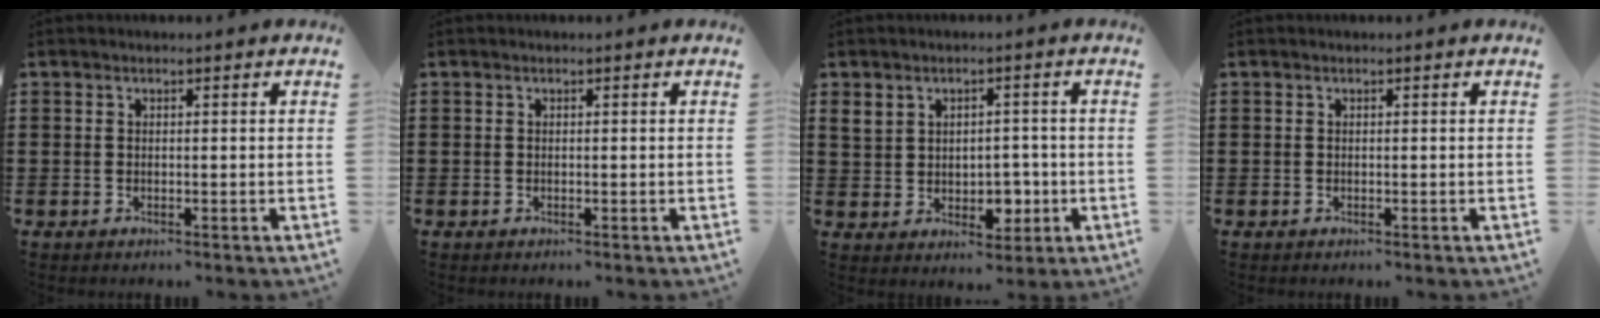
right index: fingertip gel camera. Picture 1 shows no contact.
{"total": 0.0}
{"total": 4.5, "force": [0.9, 3.8, 2.3], "torque": [-0.049, 0.000, 0.015]}
{"total": 0.0}